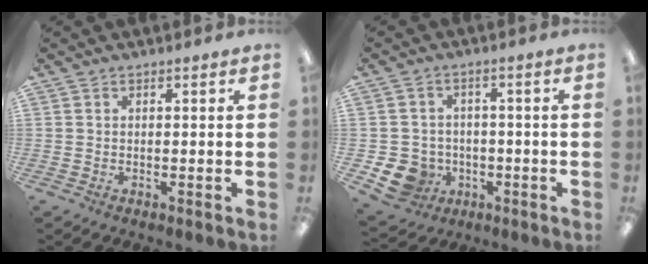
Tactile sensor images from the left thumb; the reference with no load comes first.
{"total": 7.9, "force": [-3.1, 6.8, 2.4], "torque": [-0.068, 0.017, -0.052]}